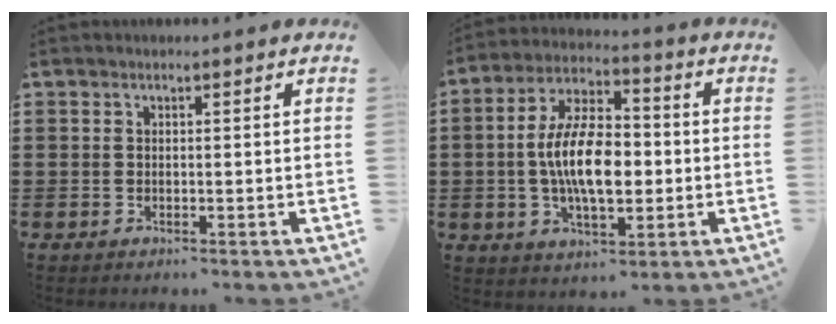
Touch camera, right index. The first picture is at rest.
{"total": 11.2, "force": [-0.9, 5.4, 9.8], "torque": [-0.202, 0.000, -0.021]}